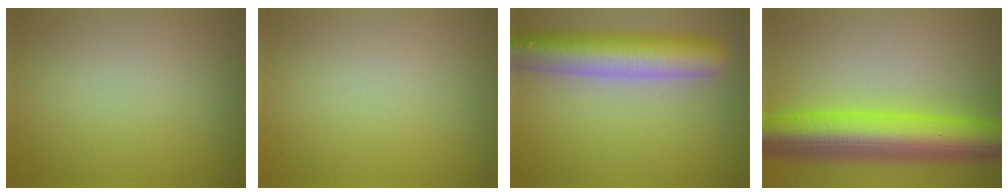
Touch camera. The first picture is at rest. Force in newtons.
{"total": 0.0}
{"total": 8.7, "press": 8.7, "slide": 0.6}
{"total": 10.3, "press": 10.3, "slide": 0.1}